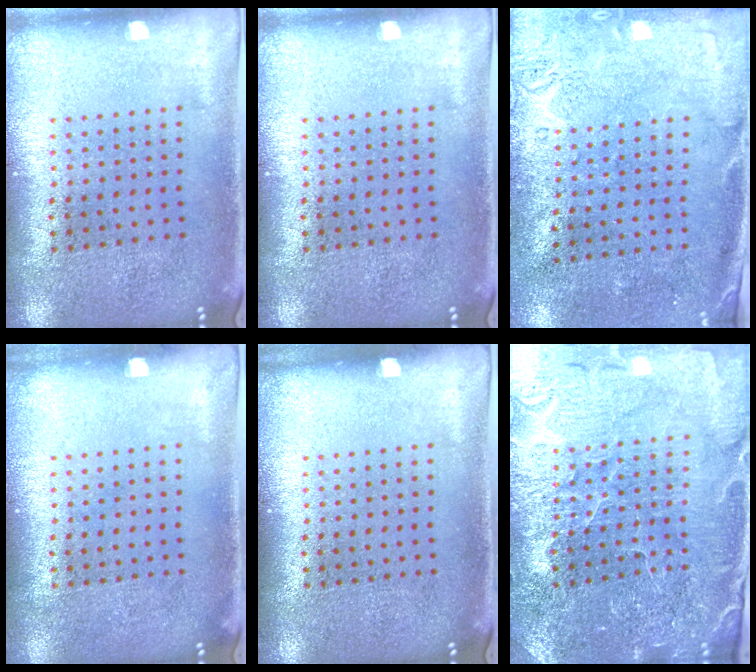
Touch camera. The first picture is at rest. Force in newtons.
{"total": 0.0}
{"total": 2.7, "press": 2.2, "slide": 1.7}
{"total": 0.0}
{"total": 0.0}
{"total": 3.3, "press": 3.3, "slide": 0.3}